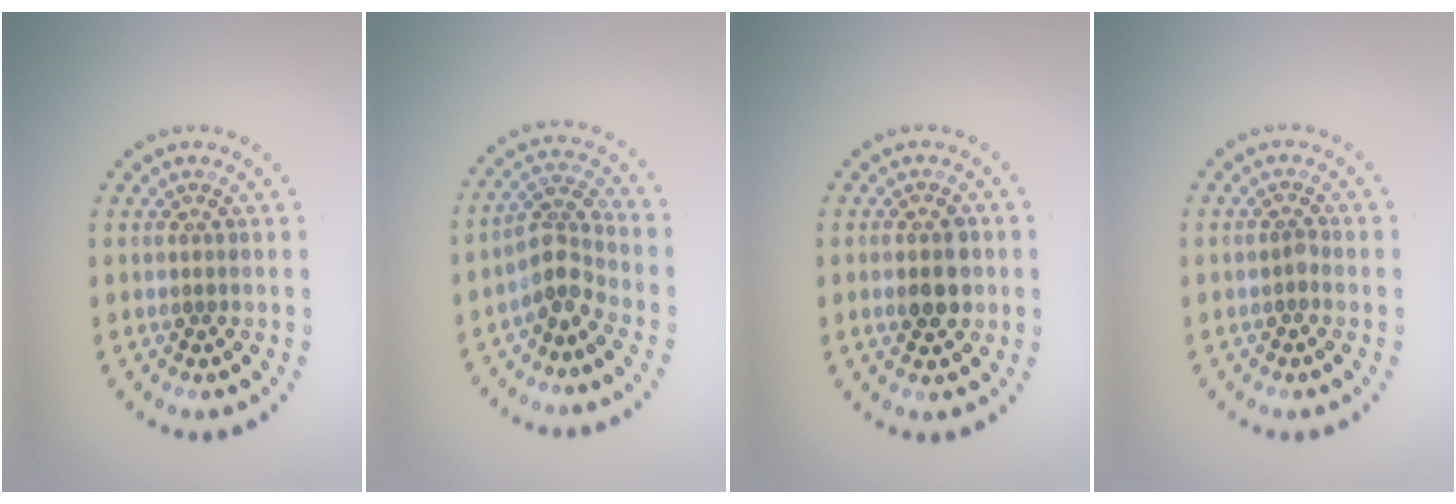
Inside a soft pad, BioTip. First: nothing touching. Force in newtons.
{"total": 2.8, "press": 2.1, "slide": 1.9}
{"total": 2.8, "press": 2.8, "slide": 0.3}
{"total": 0.6, "press": 0.5, "slide": 0.3}